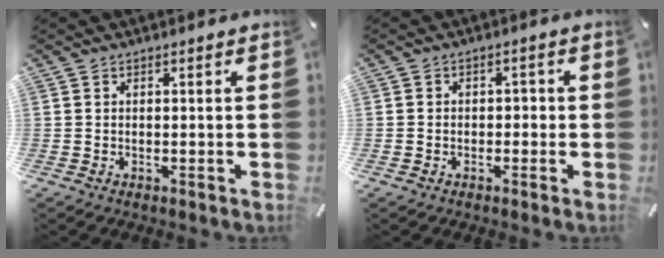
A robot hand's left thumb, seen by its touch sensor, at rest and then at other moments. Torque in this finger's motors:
{"motor_torque": [0.14, -0.24, -0.09, 0.04, 0.01]}